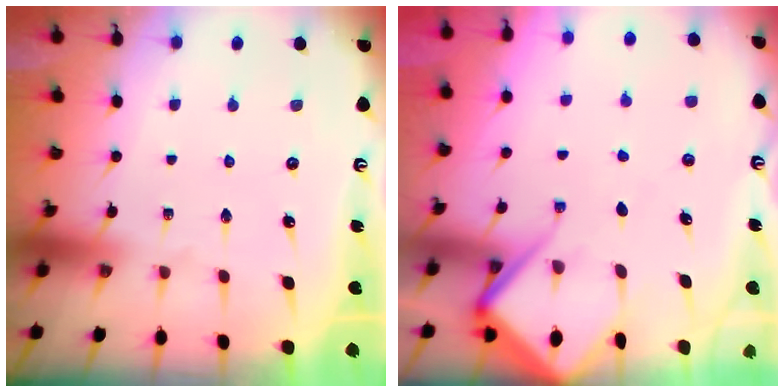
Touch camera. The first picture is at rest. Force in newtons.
{"total": 8.2, "press": 8.2, "slide": 0.8}